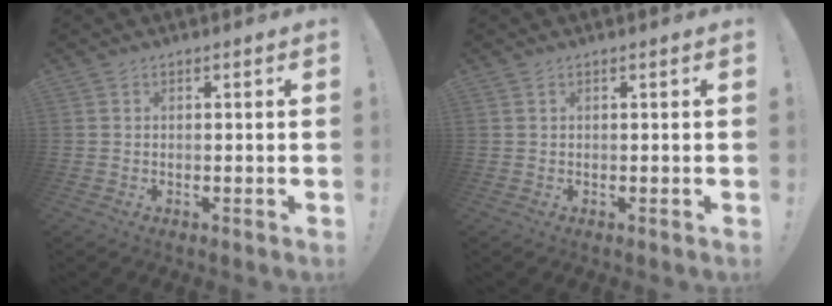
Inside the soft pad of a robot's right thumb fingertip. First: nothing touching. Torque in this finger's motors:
{"motor_torque": [0.21, -0.40, -0.04, 0.17, -0.03]}